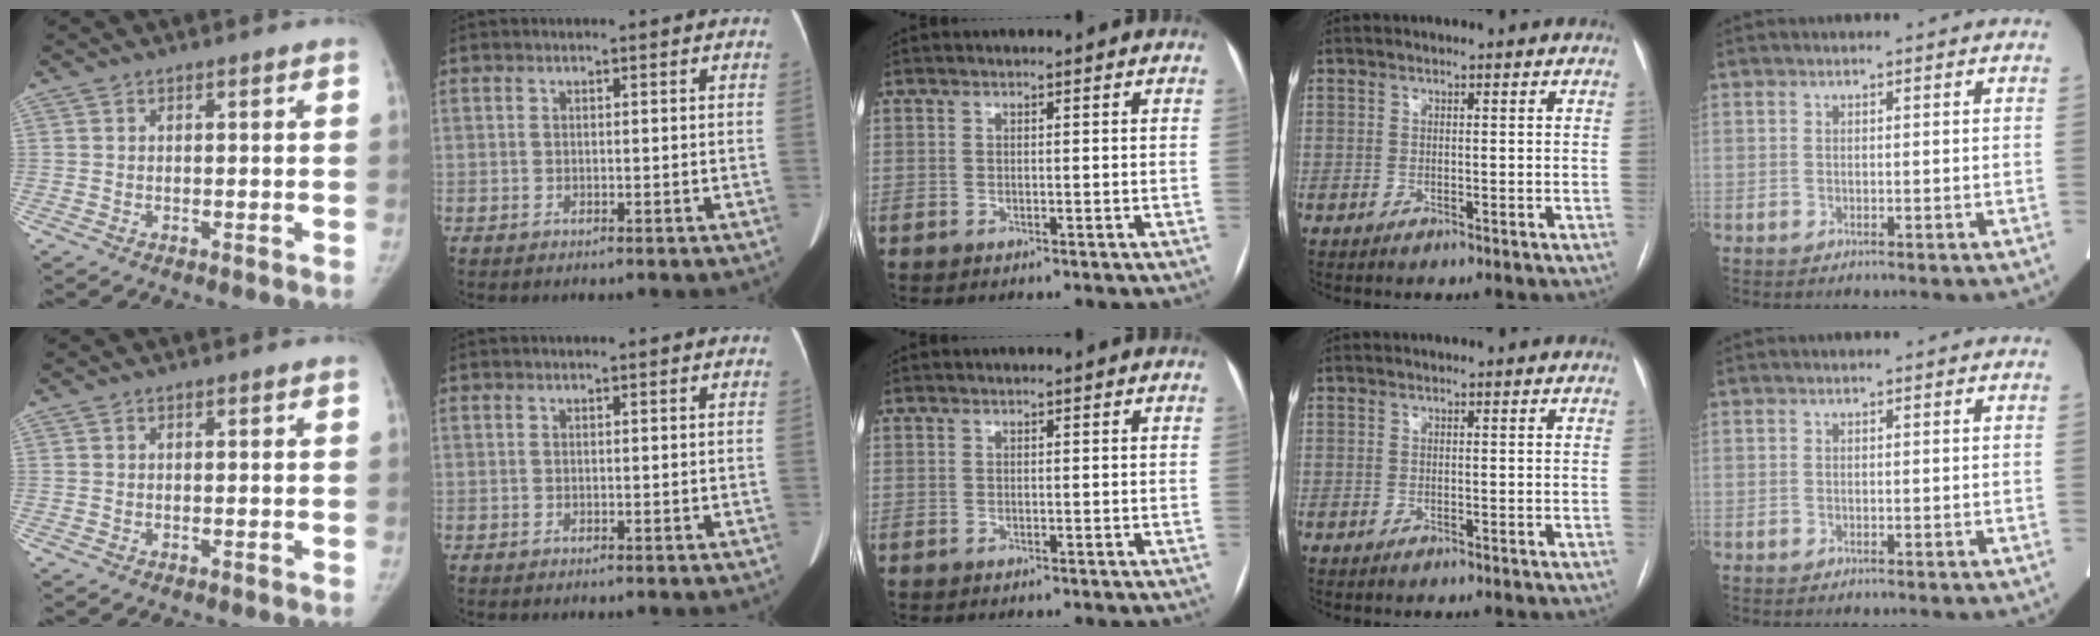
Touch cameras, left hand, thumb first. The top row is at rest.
{}